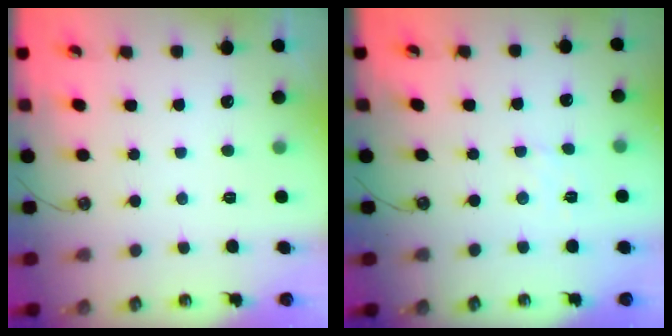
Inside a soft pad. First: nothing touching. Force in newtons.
{"total": 2.1, "press": 2.1, "slide": 0.4}